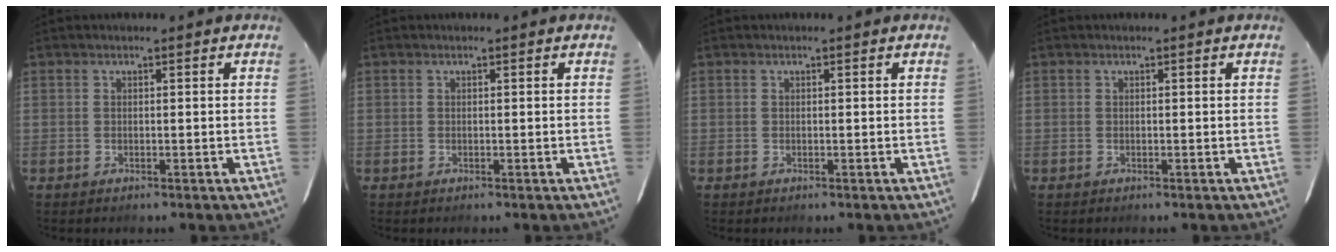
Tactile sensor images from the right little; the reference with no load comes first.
{"total": 0.0}
{"total": 0.0}
{"total": 0.0}